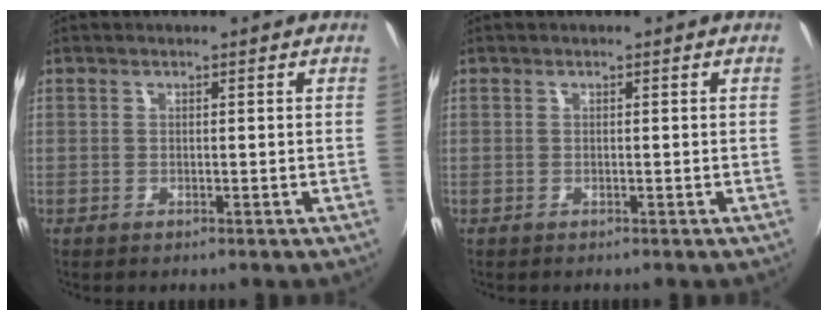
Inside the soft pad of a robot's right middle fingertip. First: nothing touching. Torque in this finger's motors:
{"motor_torque": [-0.22, 0.22, -0.10, -0.02]}